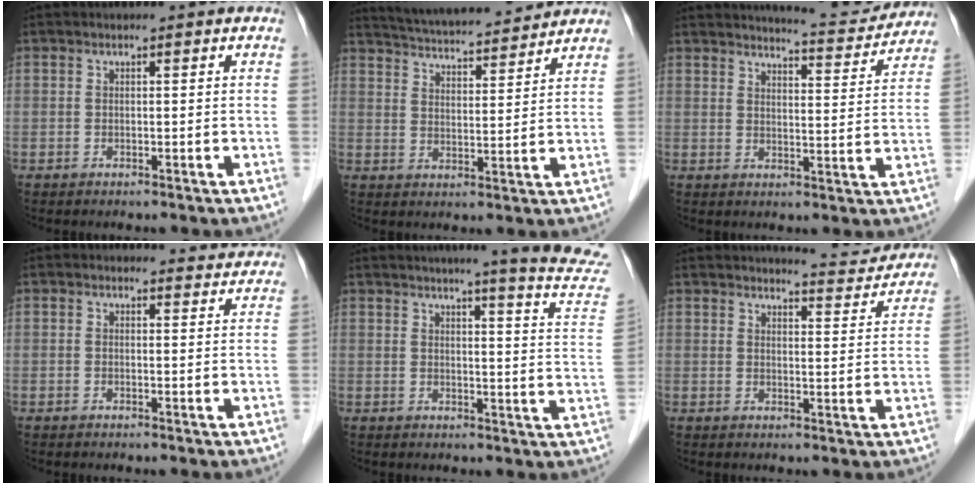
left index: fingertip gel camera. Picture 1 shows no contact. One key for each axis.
{"total": 15.4, "fx": 14.4, "fy": 1.8, "fz": 5.3, "tx": -0.091, "ty": 0.023, "tz": 0.217}
{"total": 10.0, "fx": 9.8, "fy": 0.9, "fz": 1.8, "tx": -0.024, "ty": -0.013, "tz": 0.120}
{"total": 2.9, "fx": 2.8, "fy": 0.9, "fz": -0.2, "tx": 0.001, "ty": -0.003, "tz": 0.019}
{"total": 14.9, "fx": 13.5, "fy": -0.7, "fz": 6.3, "tx": -0.075, "ty": -0.071, "tz": 0.138}
{"total": 8.1, "fx": 8.1, "fy": 0.7, "fz": 0.8, "tx": -0.009, "ty": -0.016, "tz": 0.095}